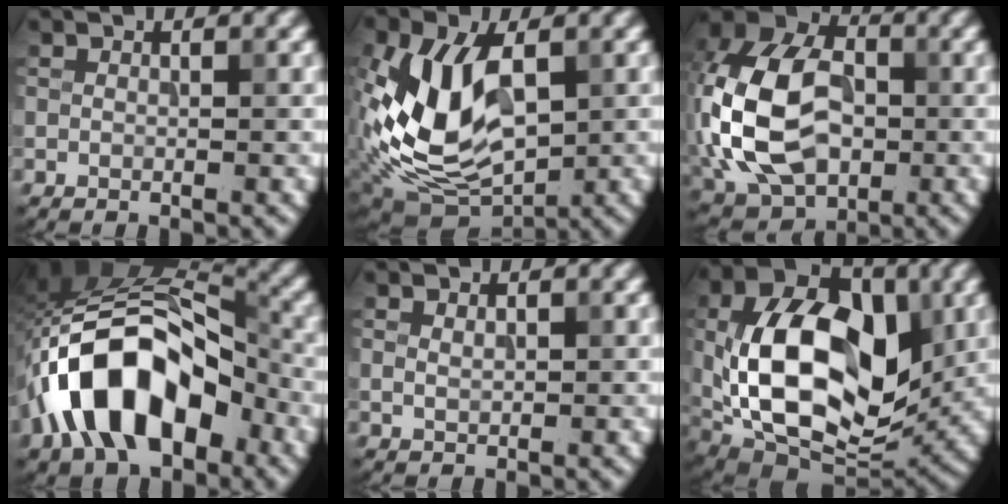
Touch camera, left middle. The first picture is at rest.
{"total": 10.6, "force": [-0.2, 6.3, 8.5], "torque": [-0.189, -0.007, -0.006]}
{"total": 13.9, "force": [-1.0, 9.6, 10.0], "torque": [-0.216, 0.015, -0.035]}
{"total": 12.6, "force": [-5.2, 7.3, 8.9], "torque": [-0.152, 0.016, -0.098]}
{"total": 1.1, "force": [0.4, 0.8, 0.6], "torque": [-0.007, 0.003, 0.009]}
{"total": 14.2, "force": [0.1, 8.7, 11.2], "torque": [-0.195, 0.004, 0.000]}